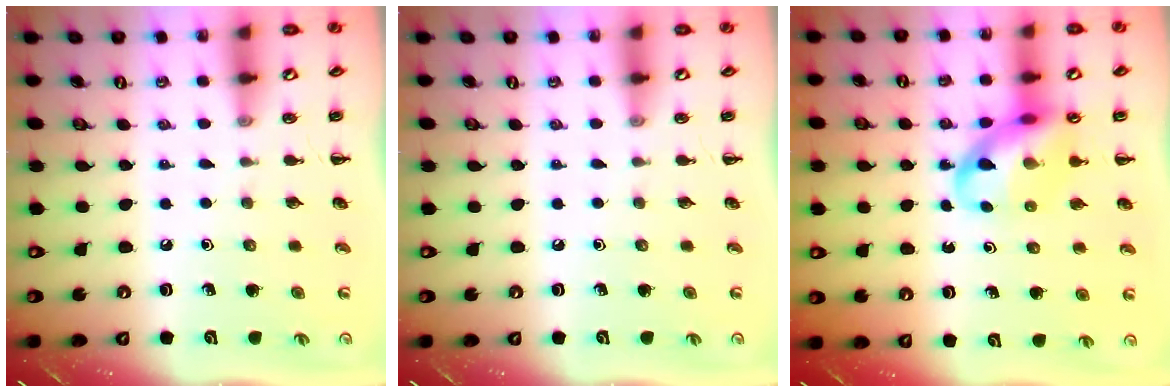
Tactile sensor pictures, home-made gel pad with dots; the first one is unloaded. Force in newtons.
{"total": 0.0}
{"total": 13.8, "press": 13.3, "slide": 3.6}